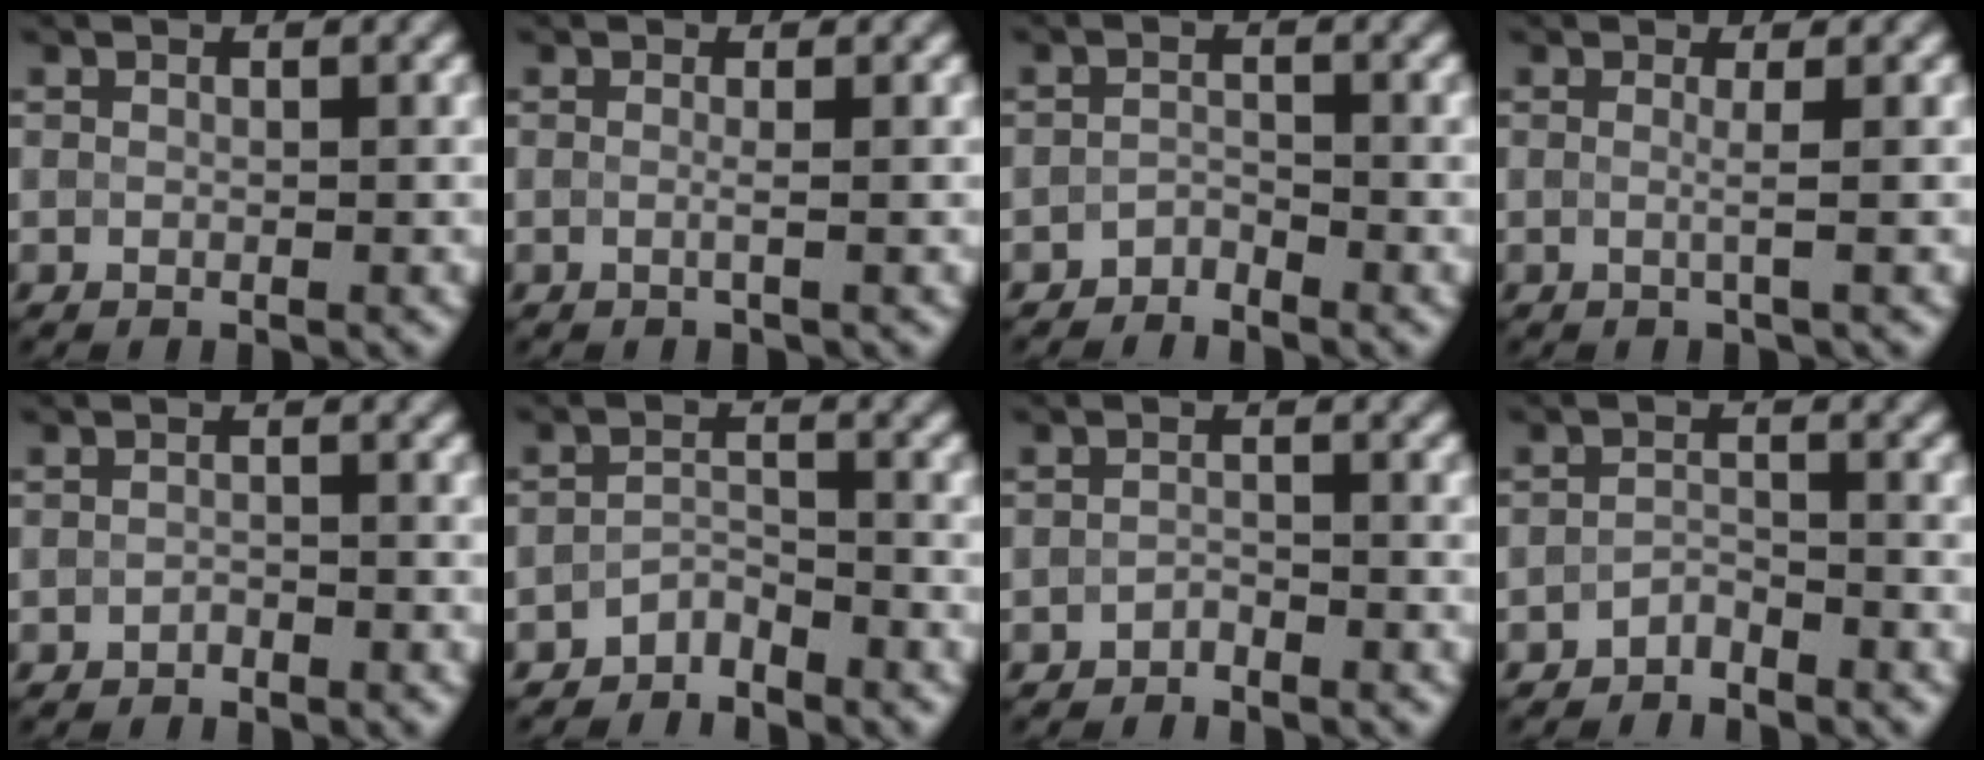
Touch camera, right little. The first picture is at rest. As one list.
[{"total": 1.1, "force": [-0.1, 0.3, 1.0], "torque": [-0.014, -0.006, -0.009]}, {"total": 1.2, "force": [-1.2, 0.4, 0.2], "torque": [-0.002, 0.005, -0.024]}, {"total": 1.4, "force": [0.0, 0.3, 1.4], "torque": [-0.023, -0.003, -0.009]}, {"total": 0.9, "force": [-0.8, 0.3, 0.2], "torque": [-0.004, 0.001, -0.014]}, {"total": 2.4, "force": [-2.2, 0.7, 0.5], "torque": [-0.009, 0.008, -0.045]}, {"total": 1.3, "force": [-1.2, 0.4, 0.3], "torque": [-0.005, 0.004, -0.022]}, {"total": 1.8, "force": [-1.7, 0.5, 0.4], "torque": [-0.008, 0.005, -0.035]}]